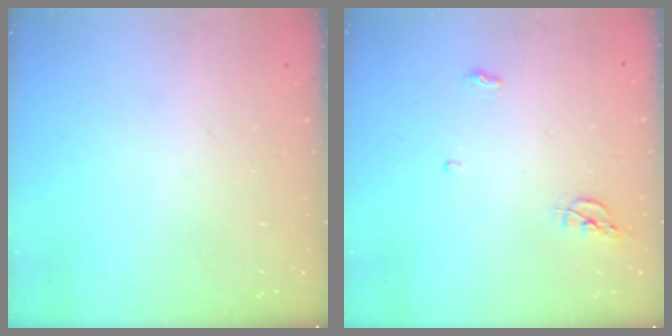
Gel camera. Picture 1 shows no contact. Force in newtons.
{"total": 7.2, "press": 5.3, "slide": 4.9}